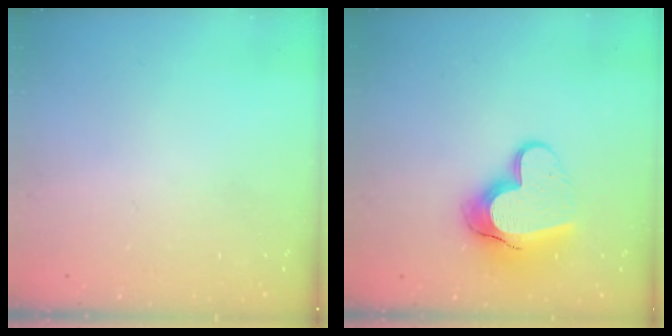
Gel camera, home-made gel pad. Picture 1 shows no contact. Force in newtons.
{"total": 14.1, "press": 14.1, "slide": 1.1}